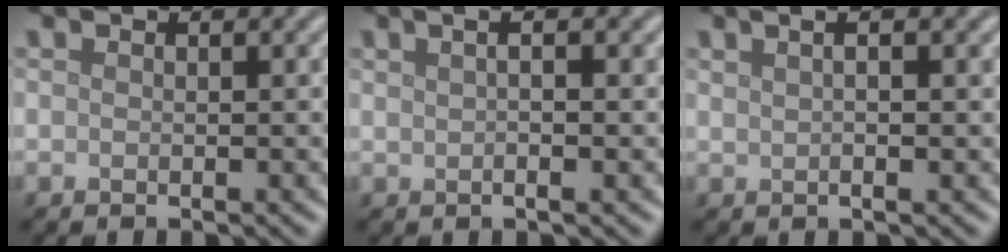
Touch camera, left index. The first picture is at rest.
{"total": 3.5, "force": [1.2, 1.5, 2.9], "torque": [-0.025, 0.017, 0.000]}
{"total": 3.6, "force": [1.5, 1.5, 2.8], "torque": [-0.027, 0.019, 0.003]}